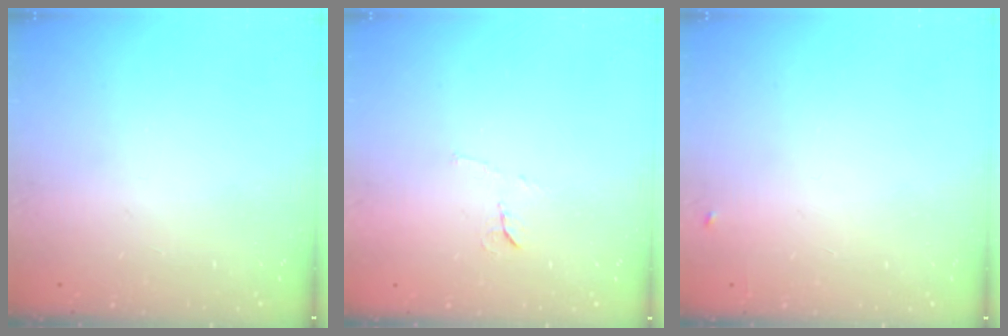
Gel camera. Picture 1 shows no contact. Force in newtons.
{"total": 5.5, "press": 5.5, "slide": 0.4}
{"total": 3.9, "press": 3.9, "slide": 0.5}